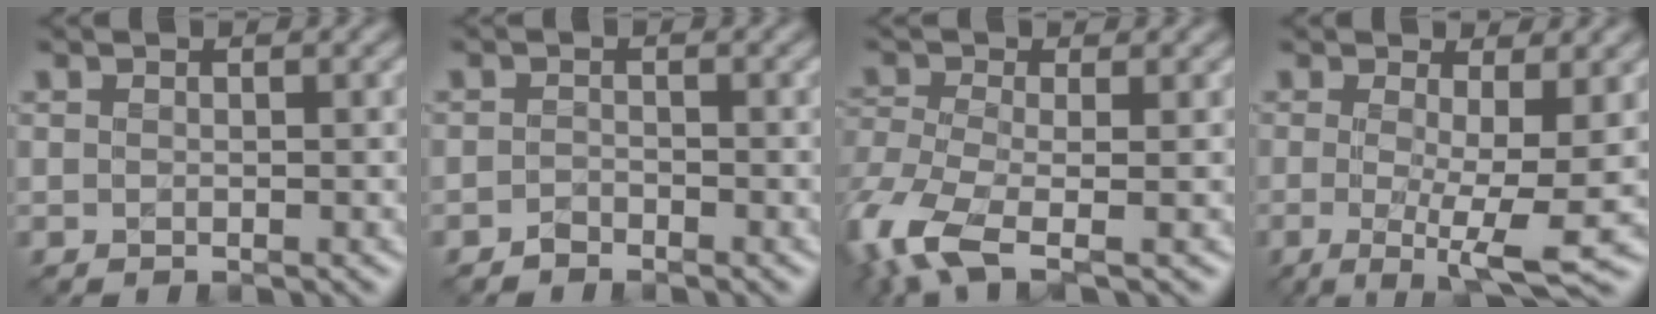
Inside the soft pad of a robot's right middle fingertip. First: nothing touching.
{"total": 0.9, "force": [-0.8, 0.3, 0.1], "torque": [0.000, 0.001, -0.017]}
{"total": 7.4, "force": [-4.0, 3.0, 5.5], "torque": [-0.128, -0.018, -0.083]}
{"total": 6.4, "force": [-0.6, 1.2, 6.2], "torque": [-0.099, -0.015, -0.009]}